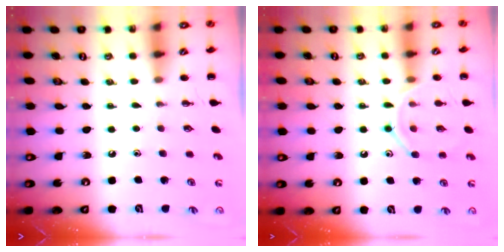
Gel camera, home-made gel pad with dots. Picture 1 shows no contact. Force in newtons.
{"total": 10.0, "press": 9.9, "slide": 1.1}